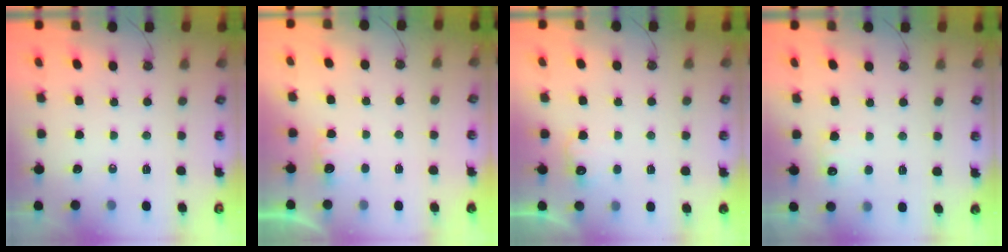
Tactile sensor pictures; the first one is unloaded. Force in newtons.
{"total": 2.6, "press": 2.4, "slide": 0.8}
{"total": 7.3, "press": 7.2, "slide": 1.0}
{"total": 6.0, "press": 5.9, "slide": 1.1}